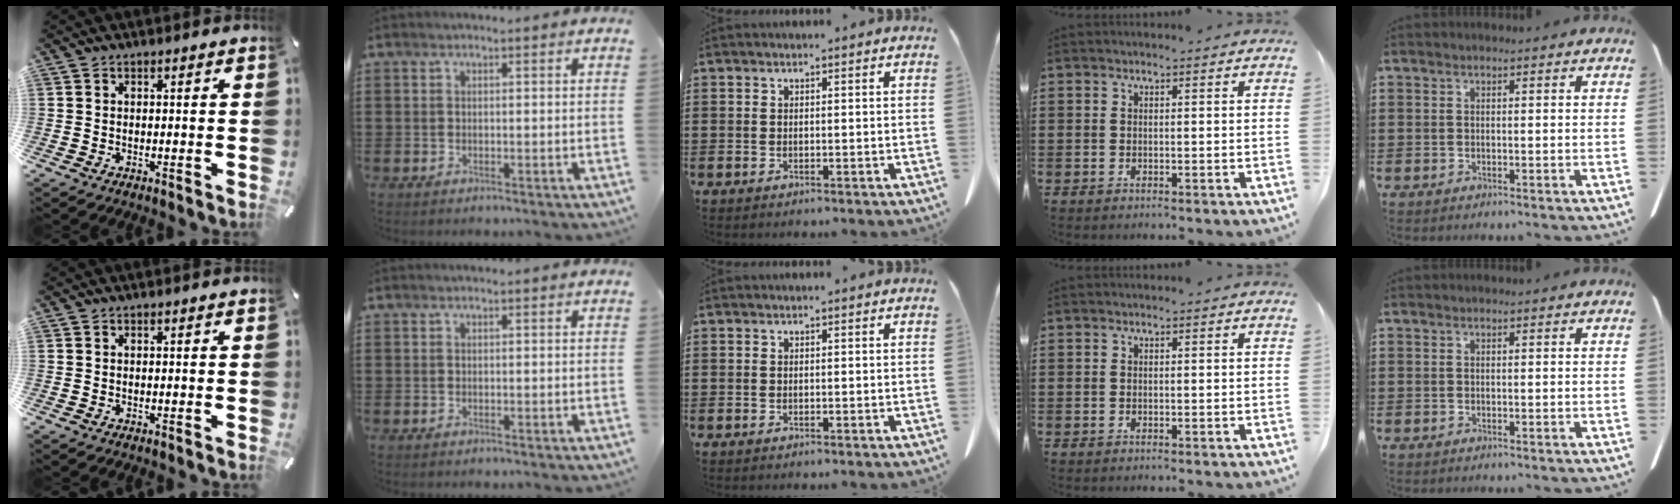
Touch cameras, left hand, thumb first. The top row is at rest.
{}